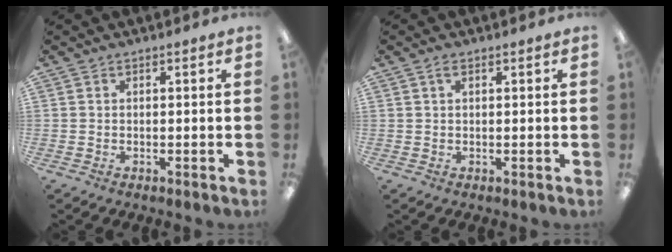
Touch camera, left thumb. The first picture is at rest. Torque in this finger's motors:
{"motor_torque": [0.04, 0.07, -0.17, -0.15, 0.02]}